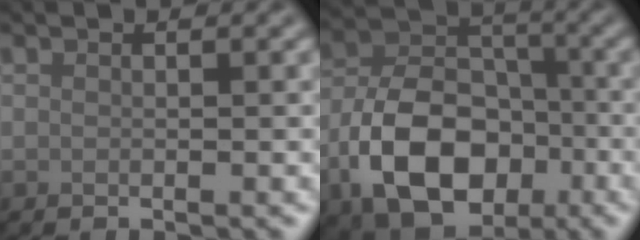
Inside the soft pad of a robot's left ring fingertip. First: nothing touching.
{"total": 10.6, "force": [-4.0, 7.0, 6.9], "torque": [-0.128, 0.000, -0.076]}